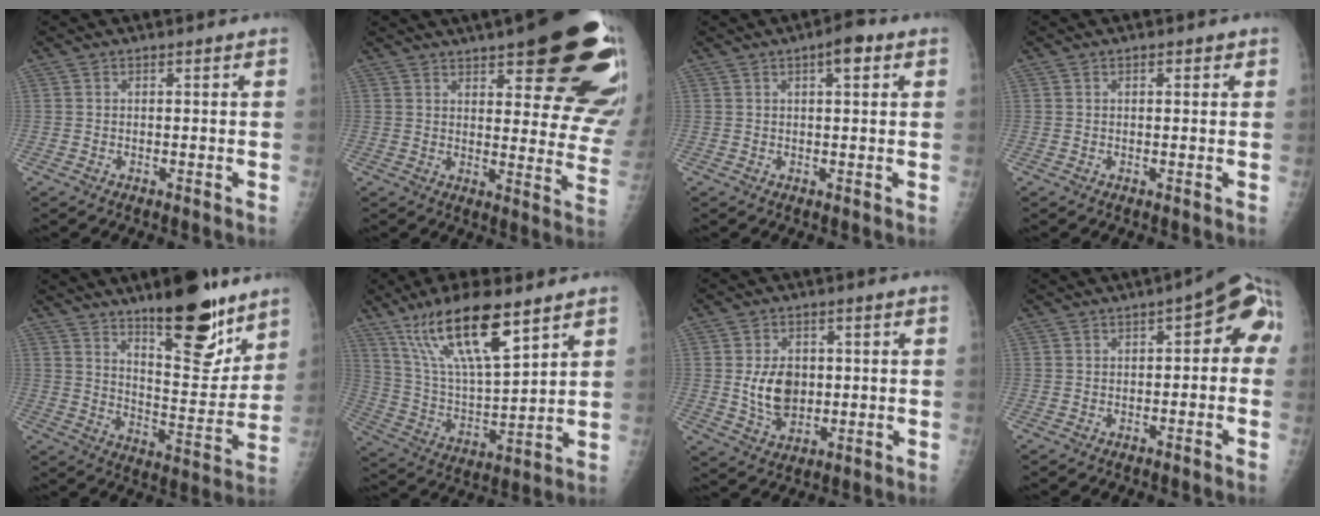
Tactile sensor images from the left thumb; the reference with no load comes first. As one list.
[{"total": 27.7, "force": [16.2, 8.0, 21.0], "torque": [-0.185, -0.049, 0.204]}, {"total": 3.8, "force": [1.7, 1.3, 3.2], "torque": [-0.038, 0.002, 0.018]}, {"total": 1.0, "force": [0.4, 0.6, 0.7], "torque": [-0.002, 0.001, 0.003]}, {"total": 18.2, "force": [12.4, 5.9, 12.0], "torque": [-0.125, -0.094, 0.196]}, {"total": 17.6, "force": [11.1, 4.9, 12.7], "torque": [-0.215, -0.046, 0.219]}, {"total": 8.1, "force": [0.3, 5.8, 5.6], "torque": [-0.072, -0.009, 0.014]}, {"total": 7.8, "force": [-0.1, 3.8, 6.8], "torque": [-0.051, 0.037, -0.015]}]